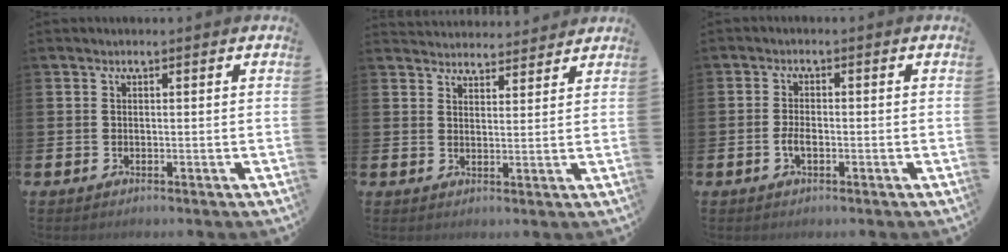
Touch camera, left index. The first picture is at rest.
{"total": 3.8, "force": [3.7, 0.6, -0.3], "torque": [0.000, -0.020, 0.069]}
{"total": 2.1, "force": [-0.6, 1.1, 1.7], "torque": [-0.034, 0.002, -0.011]}